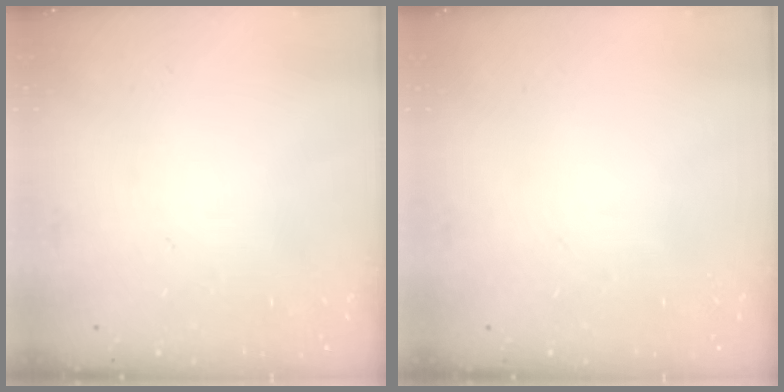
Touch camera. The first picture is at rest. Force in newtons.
{"total": 0.0}